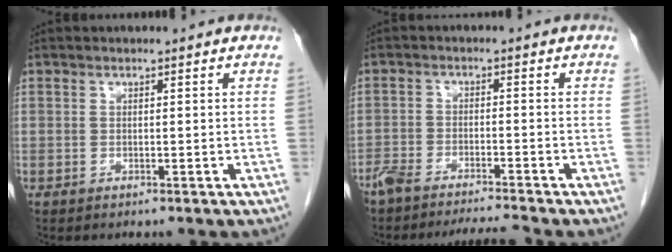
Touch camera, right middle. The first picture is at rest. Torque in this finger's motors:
{"motor_torque": [1.12, -1.02, 0.17, 0.06]}